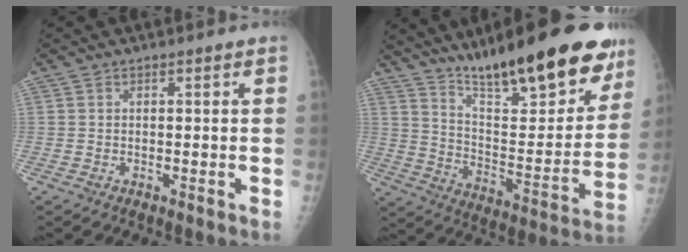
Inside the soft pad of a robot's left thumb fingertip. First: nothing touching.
{"total": 26.7, "force": [18.8, 7.3, 17.5], "torque": [-0.223, -0.080, 0.296]}